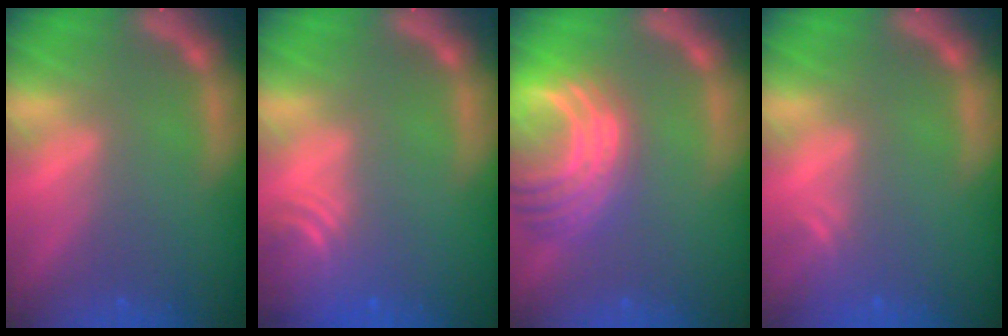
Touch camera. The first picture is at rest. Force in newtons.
{"total": 4.5}
{"total": 10.0}
{"total": 1.5}